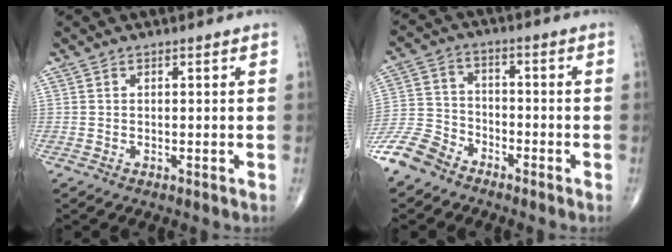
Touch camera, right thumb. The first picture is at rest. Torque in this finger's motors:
{"motor_torque": [3.32, 1.68, 0.35, -0.73, 0.00]}